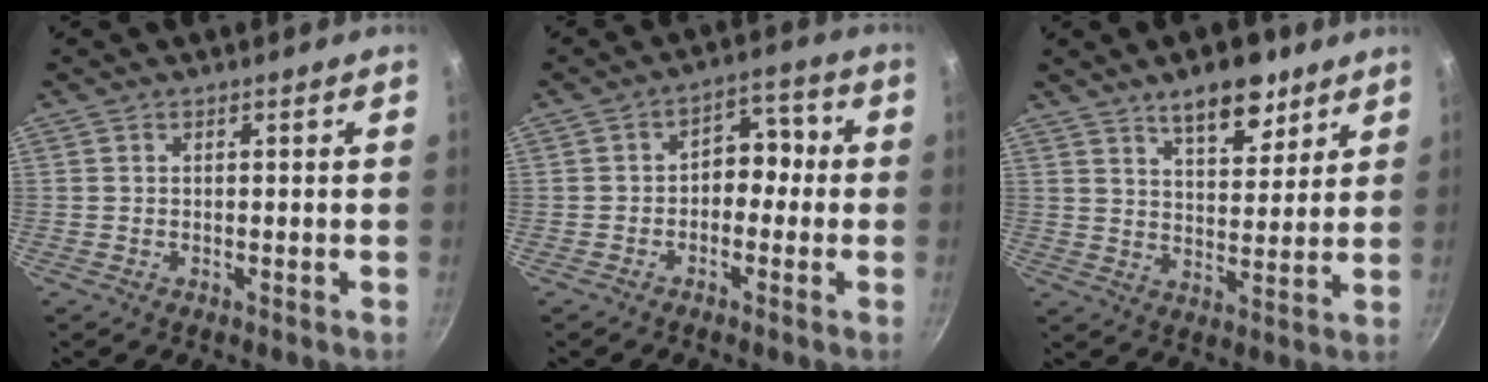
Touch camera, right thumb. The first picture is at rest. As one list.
[{"total": 6.2, "force": [-0.7, 4.6, 4.2], "torque": [-0.007, 0.029, -0.025]}, {"total": 10.2, "force": [6.7, 4.5, 6.1], "torque": [-0.058, -0.039, 0.104]}]